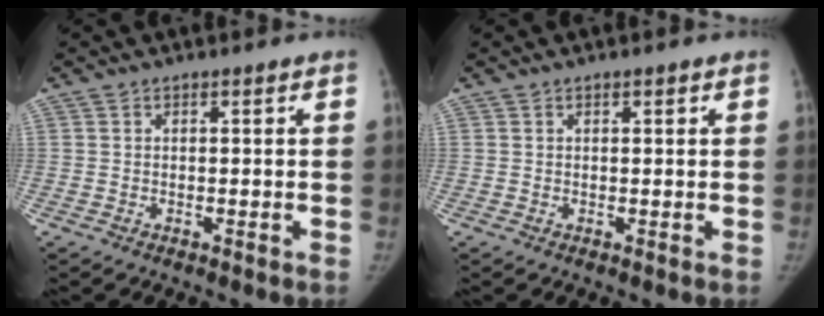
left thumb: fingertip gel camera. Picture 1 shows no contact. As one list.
[{"total": 0.7, "force": [0.4, 0.3, 0.5], "torque": [-0.004, 0.001, 0.005]}]